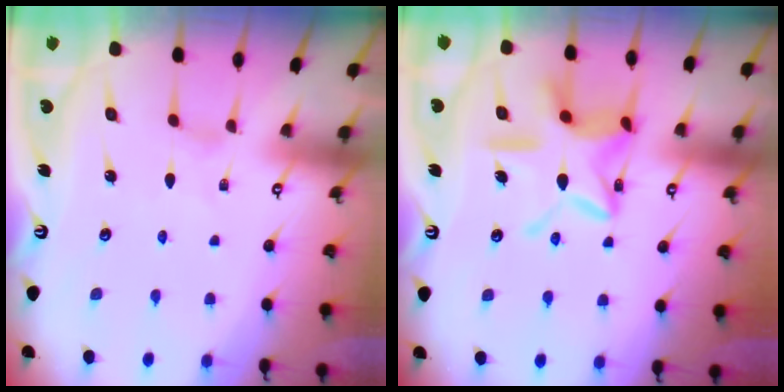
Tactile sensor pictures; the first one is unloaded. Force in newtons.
{"total": 14.8, "press": 14.7, "slide": 1.2}